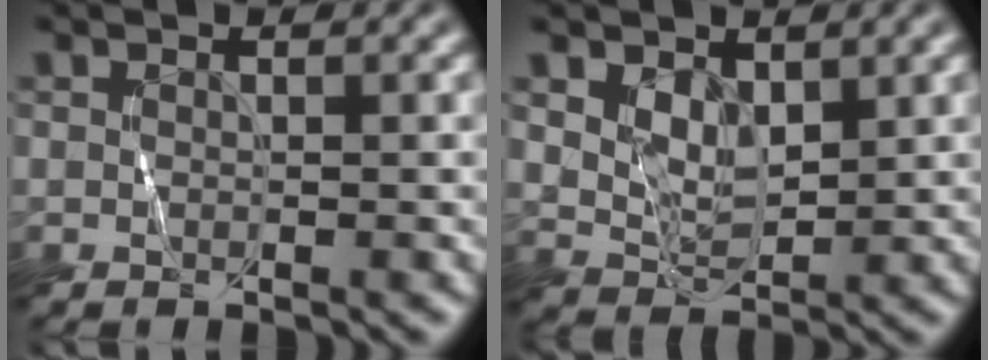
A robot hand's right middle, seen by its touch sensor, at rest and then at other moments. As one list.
[{"total": 2.8, "force": [1.2, 1.8, 1.8], "torque": [-0.041, -0.007, 0.030]}]